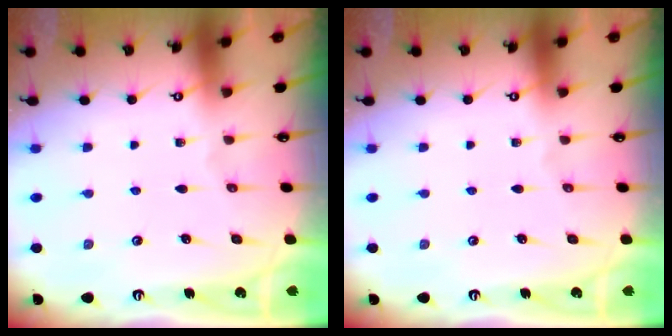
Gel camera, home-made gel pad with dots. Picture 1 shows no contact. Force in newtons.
{"total": 0.0}